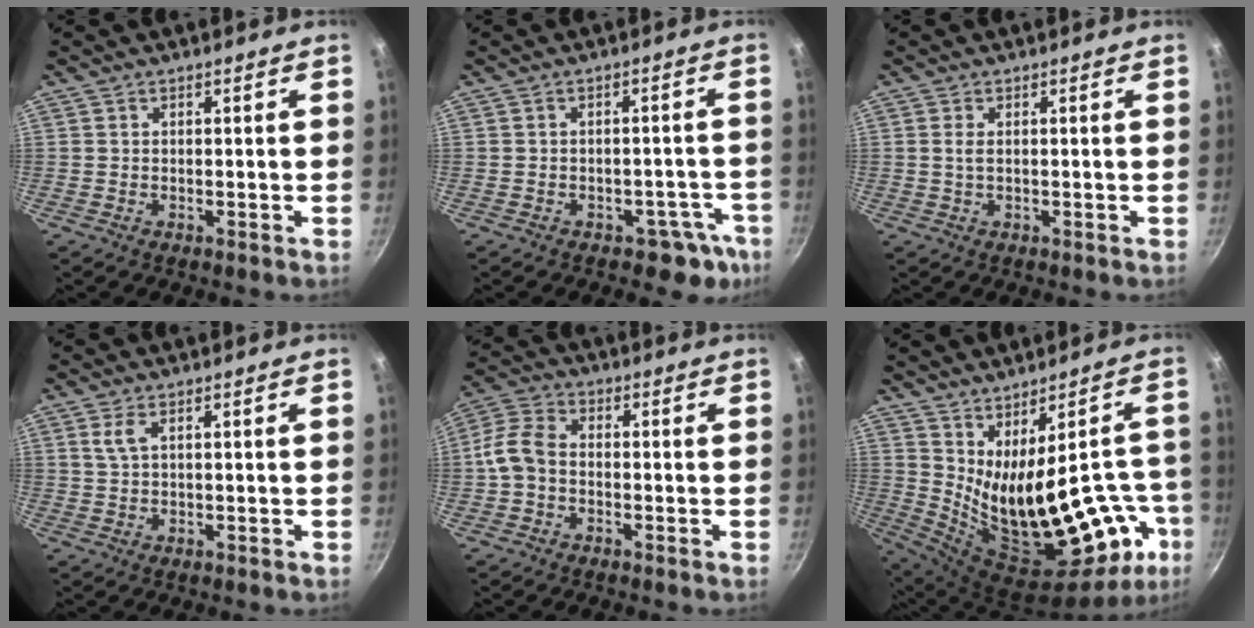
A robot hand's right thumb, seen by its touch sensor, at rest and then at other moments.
{"total": 5.9, "force": [-4.0, 3.5, 2.7], "torque": [-0.012, 0.038, -0.048]}
{"total": 1.4, "force": [0.2, 0.6, 1.2], "torque": [-0.032, 0.001, 0.009]}
{"total": 2.5, "force": [1.0, 1.0, 2.0], "torque": [-0.049, 0.006, 0.029]}
{"total": 7.0, "force": [-1.0, 4.9, 4.9], "torque": [-0.099, 0.023, -0.031]}
{"total": 25.7, "force": [-5.5, 10.3, 22.9], "torque": [-0.319, -0.017, -0.047]}